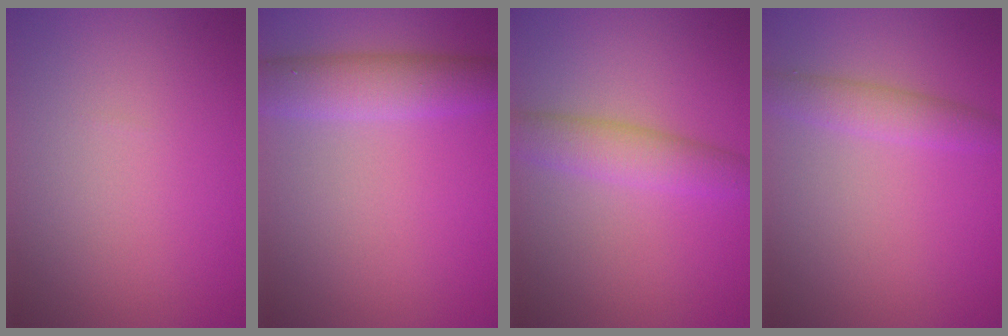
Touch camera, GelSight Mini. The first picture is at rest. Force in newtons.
{"total": 4.5, "press": 4.5, "slide": 0.3}
{"total": 3.4, "press": 3.4, "slide": 0.1}
{"total": 2.4, "press": 2.4, "slide": 0.1}